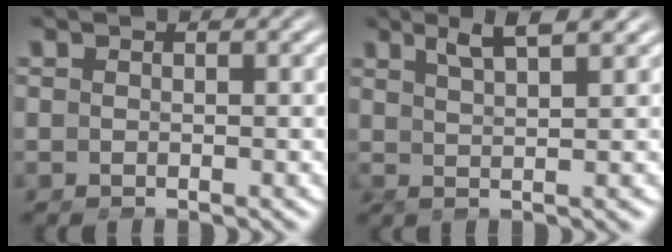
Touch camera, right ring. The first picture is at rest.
{"total": 4.1, "force": [2.7, -0.6, 3.0], "torque": [-0.037, 0.018, 0.044]}